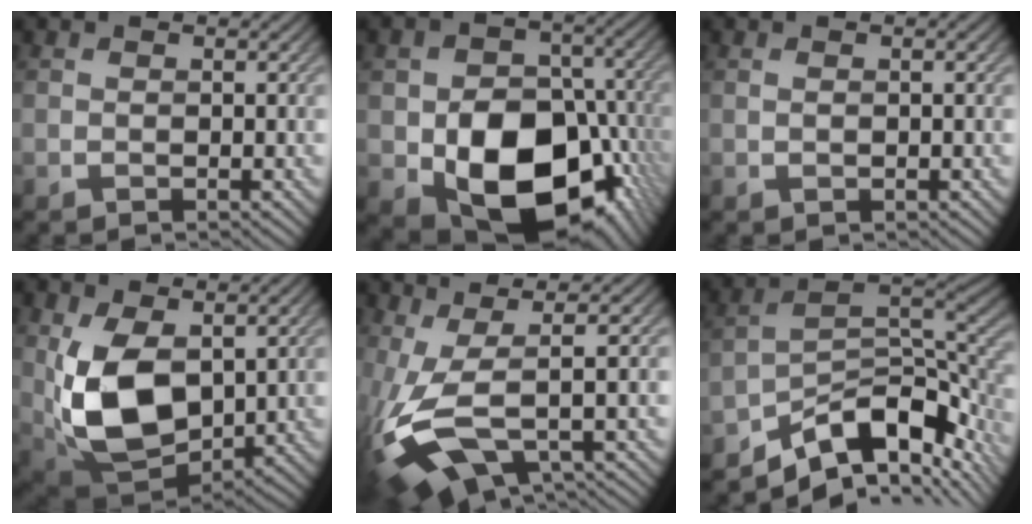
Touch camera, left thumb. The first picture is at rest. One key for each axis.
{"total": 16.3, "fx": -5.5, "fy": 11.6, "fz": 10.1, "tx": -0.150, "ty": -0.041, "tz": -0.079}
{"total": 1.0, "fx": 0.2, "fy": 0.3, "fz": 0.9, "tx": -0.017, "ty": 0.002, "tz": 0.006}
{"total": 11.8, "fx": 0.8, "fy": 7.2, "fz": 9.4, "tx": -0.221, "ty": -0.018, "tz": 0.025}
{"total": 11.0, "fx": -2.4, "fy": 3.9, "fz": 9.9, "tx": -0.229, "ty": -0.011, "tz": -0.042}
{"total": 12.0, "fx": -7.7, "fy": 5.1, "fz": 7.7, "tx": -0.122, "ty": -0.009, "tz": -0.128}